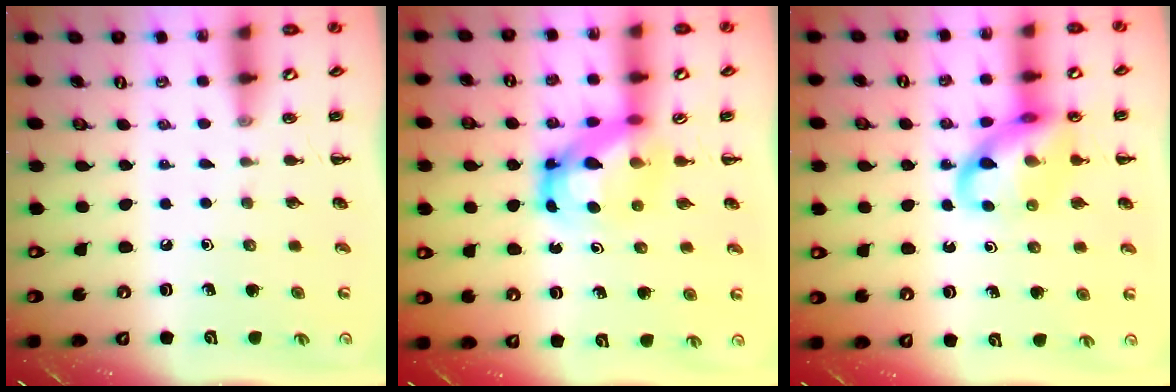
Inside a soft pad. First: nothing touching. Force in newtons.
{"total": 6.4, "press": 6.2, "slide": 1.5}
{"total": 13.6, "press": 13.4, "slide": 1.9}